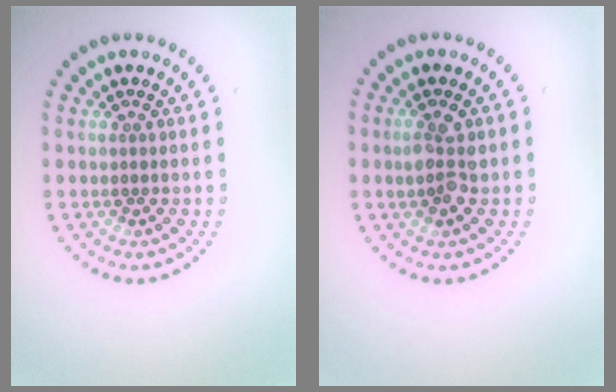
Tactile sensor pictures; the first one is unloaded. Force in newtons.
{"total": 2.6, "press": 2.5, "slide": 0.7}